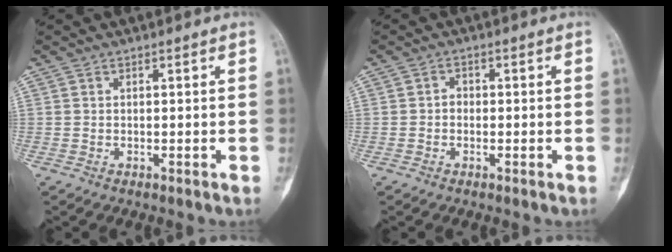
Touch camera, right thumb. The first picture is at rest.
{"total": 1.4, "force": [-0.3, 1.1, 0.7], "torque": [-0.002, 0.006, -0.010]}